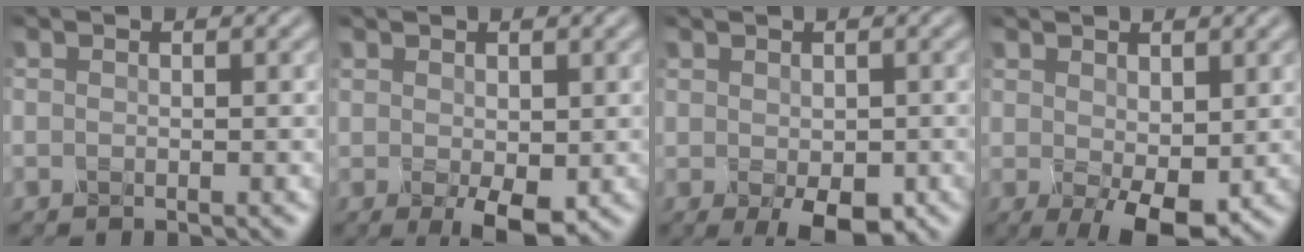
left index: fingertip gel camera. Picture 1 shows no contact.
{"total": 2.9, "force": [-0.4, 1.3, 2.5], "torque": [-0.049, -0.010, 0.002]}
{"total": 3.7, "force": [-1.4, 1.8, 2.9], "torque": [-0.047, -0.013, -0.014]}
{"total": 4.6, "force": [-0.1, 2.2, 4.0], "torque": [-0.079, -0.011, 0.007]}